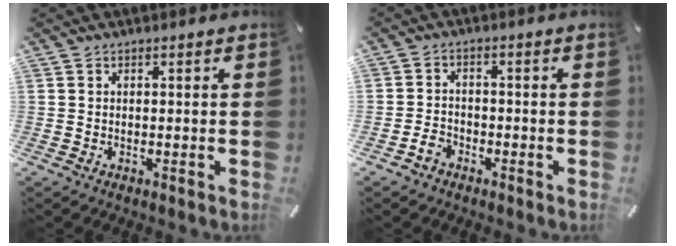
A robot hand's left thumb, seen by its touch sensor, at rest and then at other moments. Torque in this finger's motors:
{"motor_torque": [0.05, 0.07, -0.70, 0.74, -0.05]}